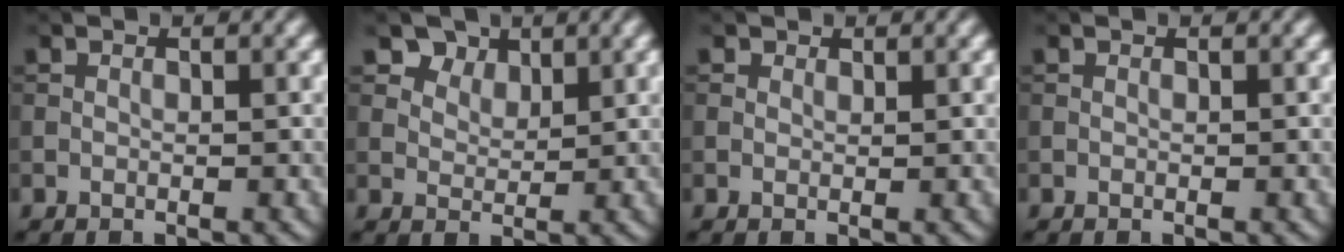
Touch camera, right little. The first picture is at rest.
{"total": 4.4, "force": [3.1, 2.6, 1.5], "torque": [-0.046, -0.021, 0.069]}
{"total": 0.9, "force": [0.6, 0.6, 0.2], "torque": [-0.002, -0.004, 0.007]}
{"total": 0.0}